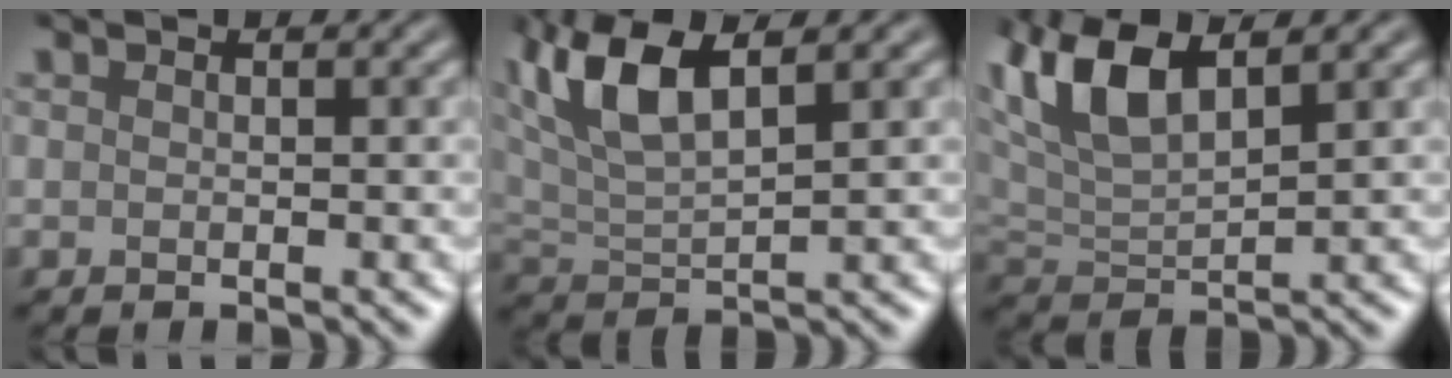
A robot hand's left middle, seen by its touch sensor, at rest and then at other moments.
{"total": 6.7, "force": [3.4, 2.6, 5.2], "torque": [-0.113, 0.013, 0.063]}
{"total": 7.1, "force": [3.9, 3.0, 5.1], "torque": [-0.121, 0.016, 0.072]}